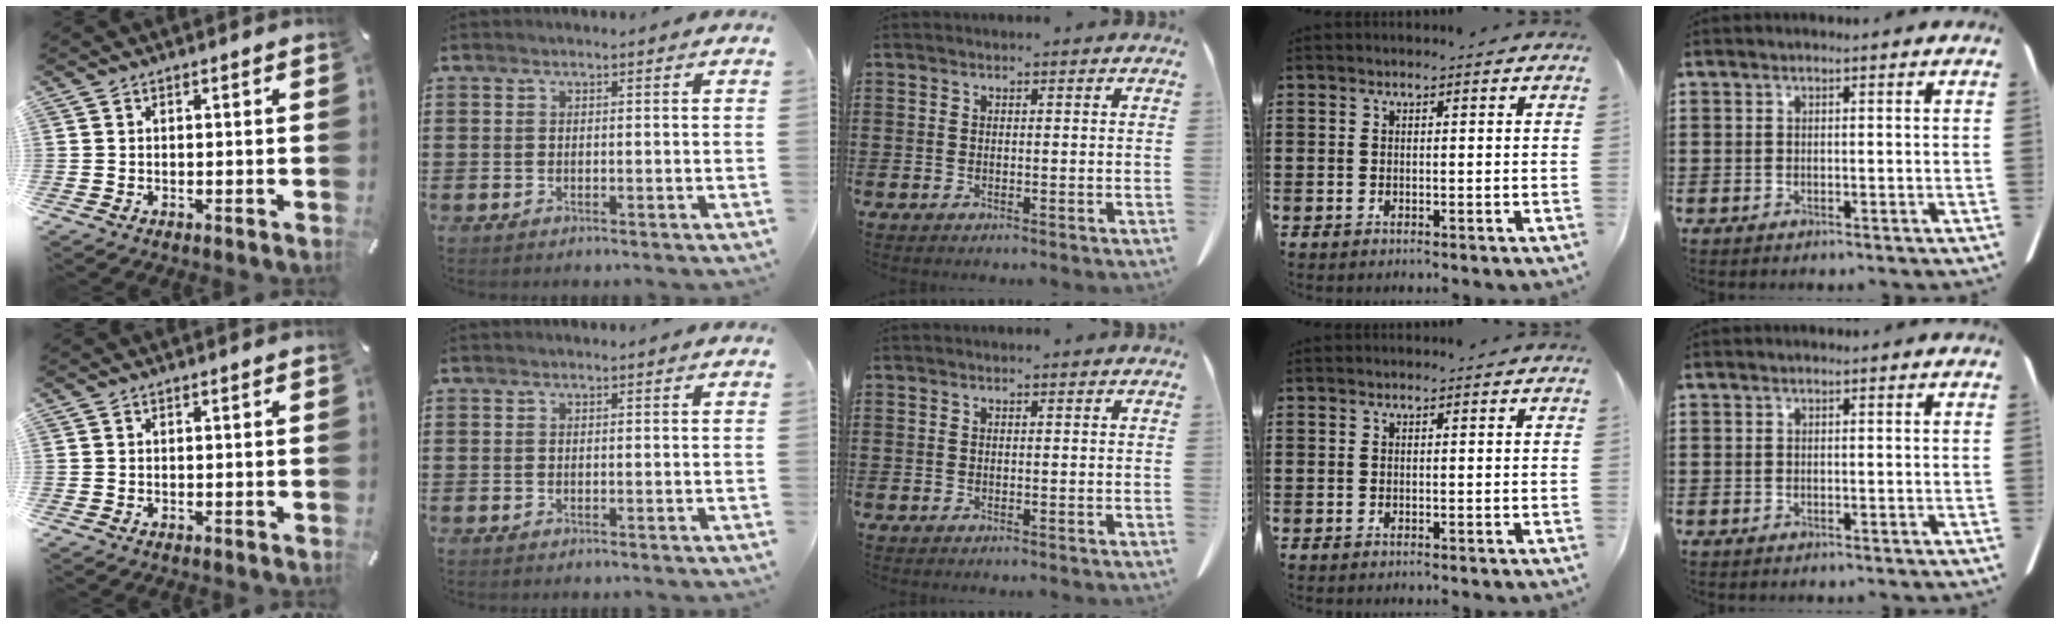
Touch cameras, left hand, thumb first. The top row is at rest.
{}